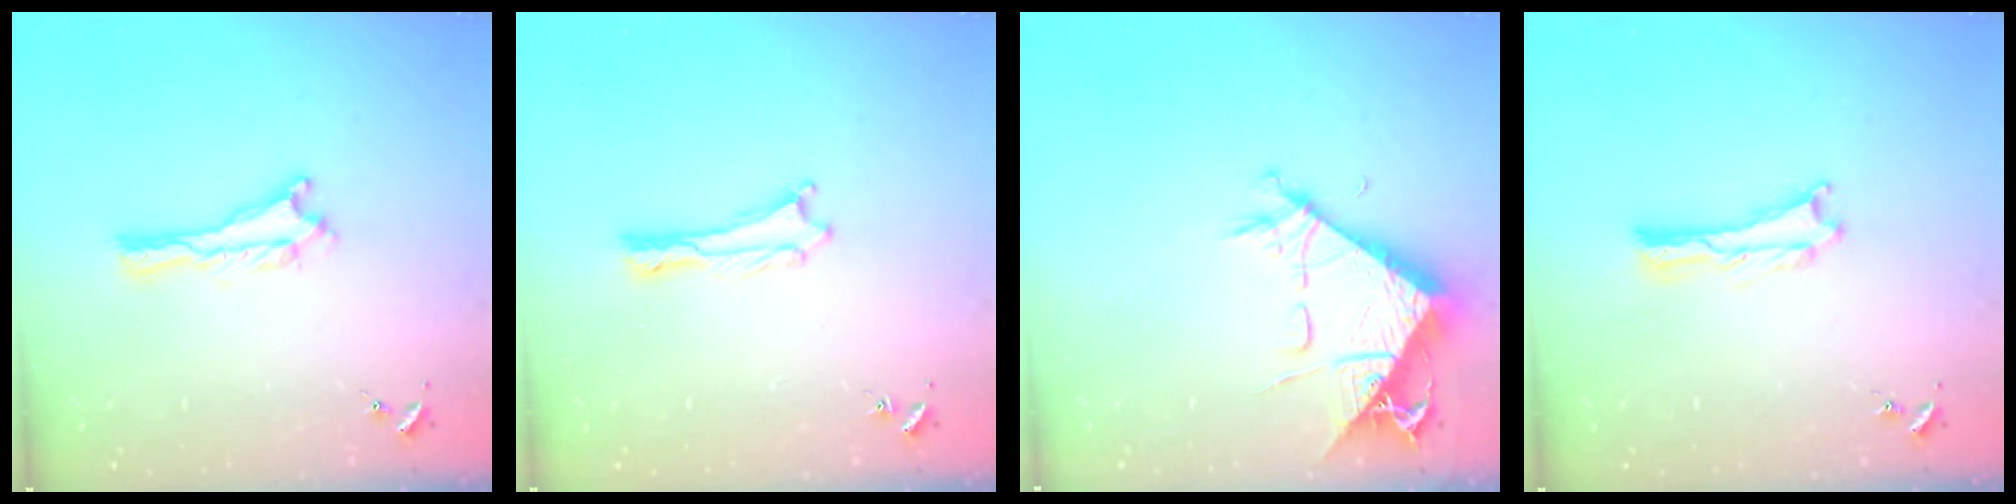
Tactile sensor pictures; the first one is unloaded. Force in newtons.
{"total": 0.0}
{"total": 9.8, "press": 9.7, "slide": 0.9}
{"total": 0.0}